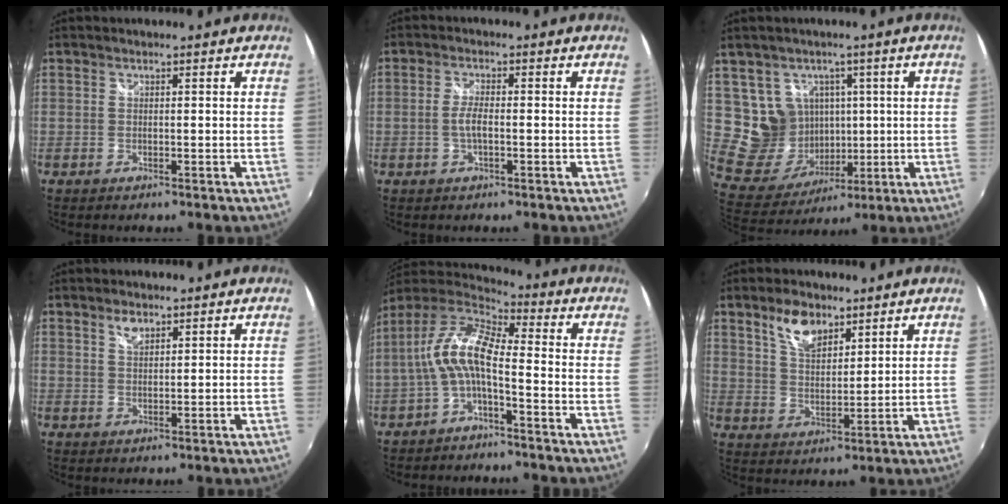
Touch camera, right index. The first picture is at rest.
{"total": 3.0, "force": [-0.7, 0.8, 2.8], "torque": [-0.059, 0.001, -0.015]}
{"total": 10.4, "force": [2.4, 9.7, 3.0], "torque": [-0.081, 0.008, 0.065]}
{"total": 2.6, "force": [1.7, 1.2, 1.5], "torque": [-0.023, 0.003, 0.030]}
{"total": 10.5, "force": [-2.0, 3.3, 9.7], "torque": [-0.207, 0.018, -0.042]}
{"total": 7.5, "force": [4.9, 3.7, 4.4], "torque": [-0.076, 0.008, 0.091]}